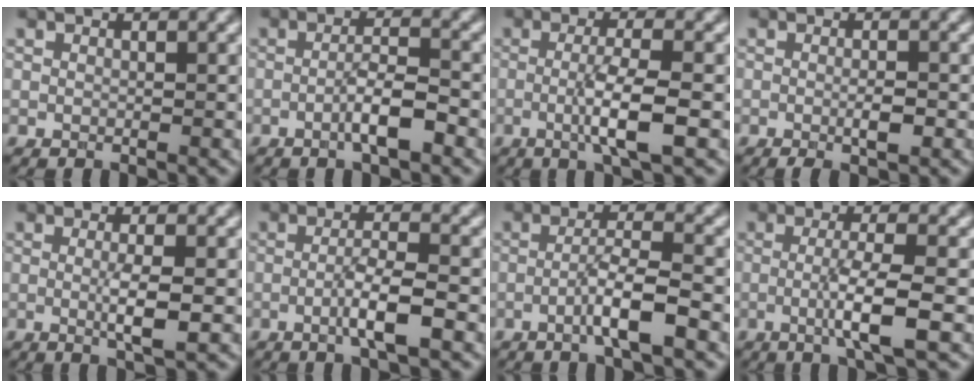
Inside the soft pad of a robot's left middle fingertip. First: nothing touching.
{"total": 3.4, "force": [-1.4, 0.6, 3.1], "torque": [-0.054, 0.009, -0.029]}
{"total": 4.4, "force": [-0.9, 0.7, 4.3], "torque": [-0.077, 0.000, -0.022]}
{"total": 2.2, "force": [-0.6, 0.4, 2.1], "torque": [-0.034, 0.000, -0.010]}
{"total": 3.0, "force": [-0.2, 0.4, 2.9], "torque": [-0.054, -0.007, -0.004]}
{"total": 3.6, "force": [-1.2, 0.4, 3.4], "torque": [-0.061, 0.008, -0.028]}
{"total": 4.0, "force": [-1.6, 0.4, 3.6], "torque": [-0.065, 0.013, -0.037]}
{"total": 4.4, "force": [-1.0, 0.6, 4.3], "torque": [-0.074, 0.001, -0.024]}